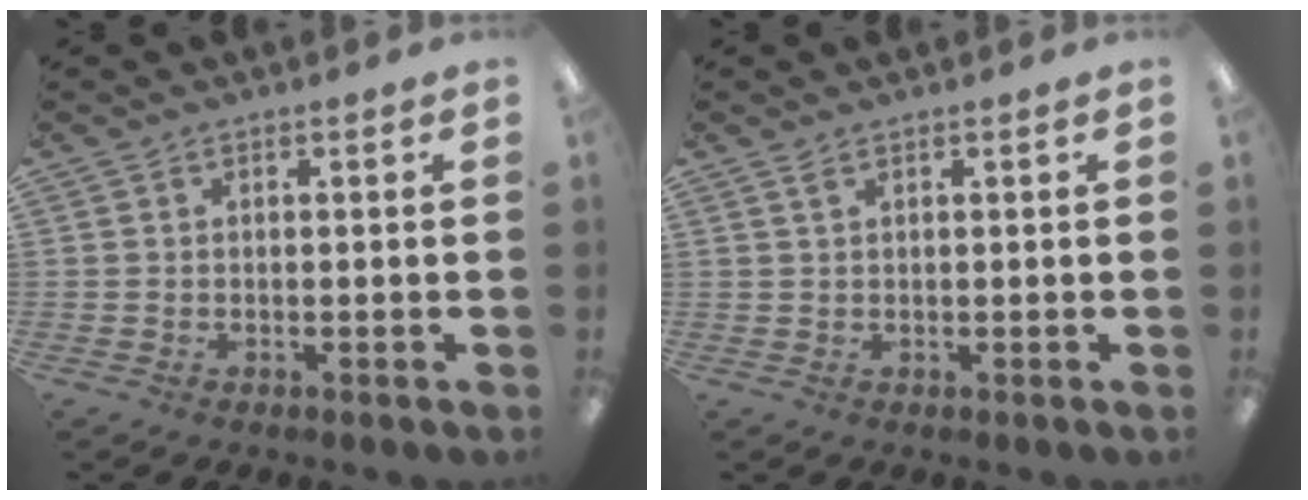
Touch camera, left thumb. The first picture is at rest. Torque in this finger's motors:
{"motor_torque": [-0.15, -0.05, -0.35, 0.21, 0.06]}